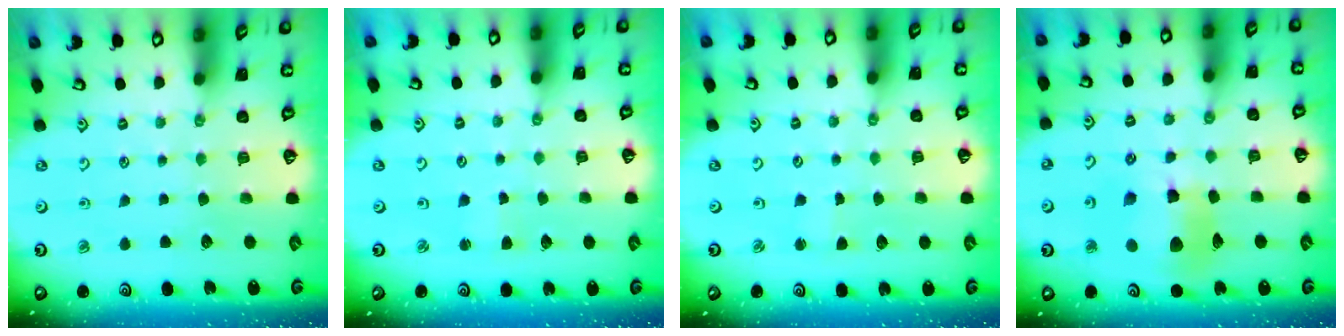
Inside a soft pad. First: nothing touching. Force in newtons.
{"total": 1.7, "press": 1.6, "slide": 0.2}
{"total": 1.4, "press": 1.4, "slide": 0.2}
{"total": 13.9, "press": 13.8, "slide": 1.6}